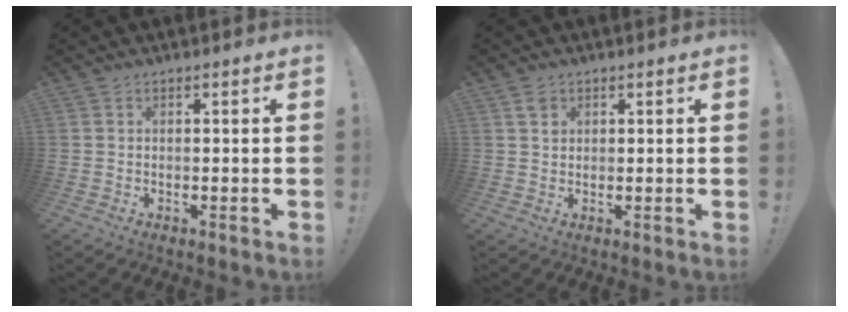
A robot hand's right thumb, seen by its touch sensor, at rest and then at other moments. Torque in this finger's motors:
{"motor_torque": [0.30, 0.36, 0.12, 0.24, 0.00]}